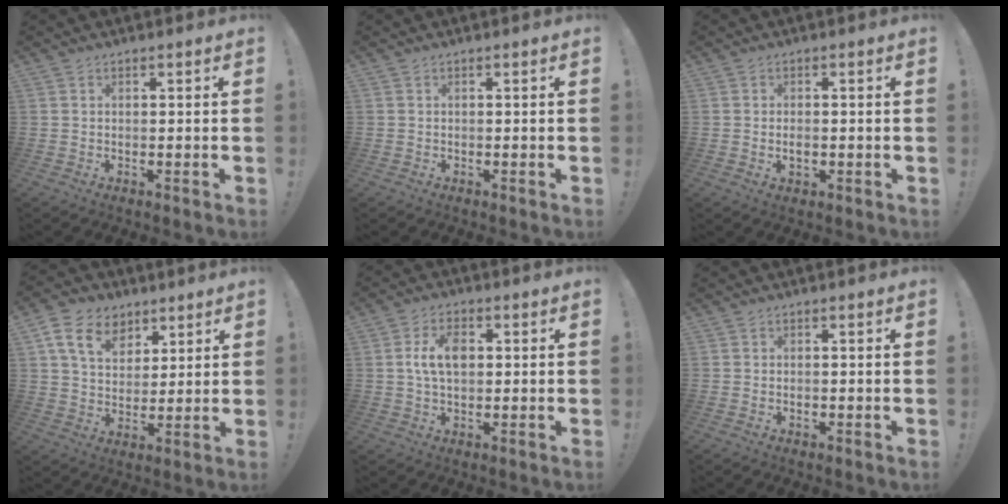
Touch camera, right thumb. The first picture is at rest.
{"total": 0.7, "force": [-0.3, 0.6, -0.1], "torque": [0.001, 0.002, -0.006]}
{"total": 2.1, "force": [-0.4, 1.4, 1.5], "torque": [-0.023, 0.002, -0.006]}
{"total": 12.9, "force": [6.9, 8.9, 6.3], "torque": [-0.101, -0.028, 0.133]}
{"total": 8.0, "force": [1.1, 4.9, 6.2], "torque": [-0.108, 0.009, 0.020]}
{"total": 0.6, "force": [-0.3, 0.5, 0.3], "torque": [0.000, -0.001, -0.005]}